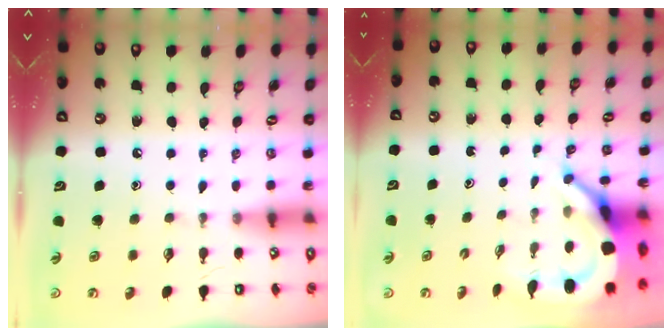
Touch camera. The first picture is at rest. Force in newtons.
{"total": 7.3, "press": 7.3, "slide": 1.0}